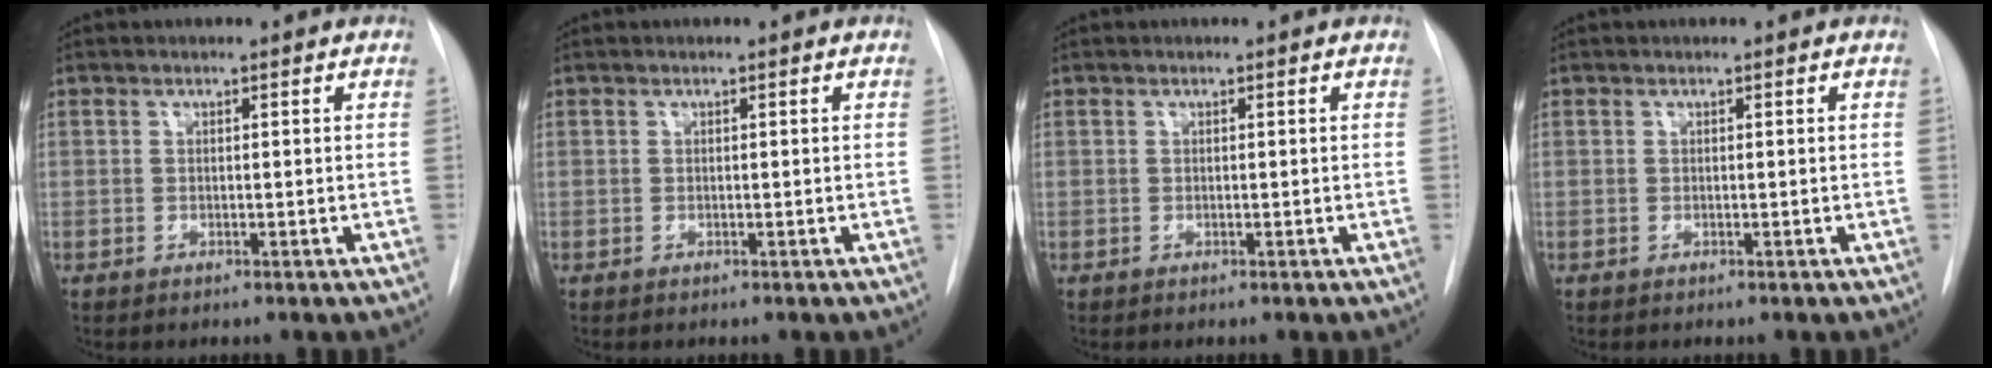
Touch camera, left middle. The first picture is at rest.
{"total": 0.0}
{"total": 0.0}
{"total": 0.0}